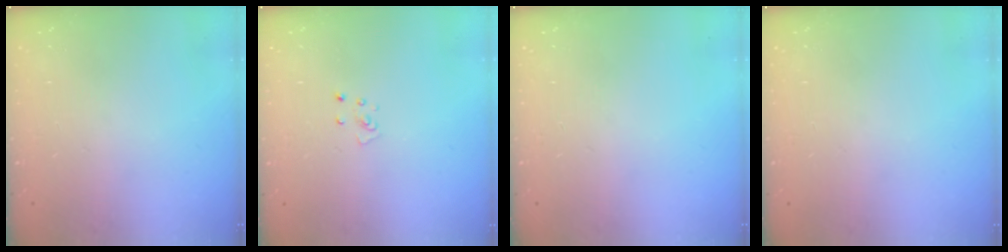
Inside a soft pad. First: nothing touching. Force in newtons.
{"total": 3.3, "press": 3.3, "slide": 0.3}
{"total": 0.0}
{"total": 0.0}